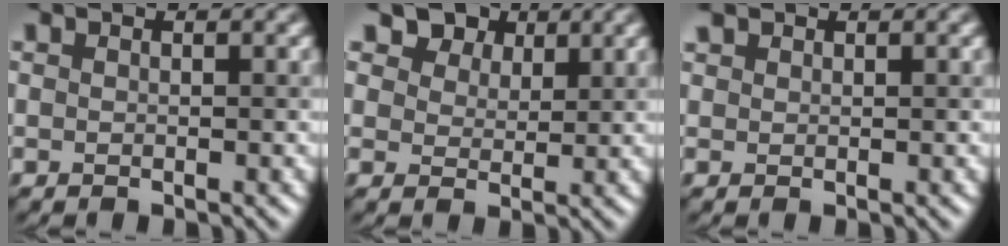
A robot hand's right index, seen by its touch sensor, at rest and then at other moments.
{"total": 5.7, "force": [4.0, 3.4, 2.1], "torque": [-0.059, -0.009, 0.073]}
{"total": 1.0, "force": [0.9, 0.5, 0.1], "torque": [-0.002, 0.004, 0.018]}